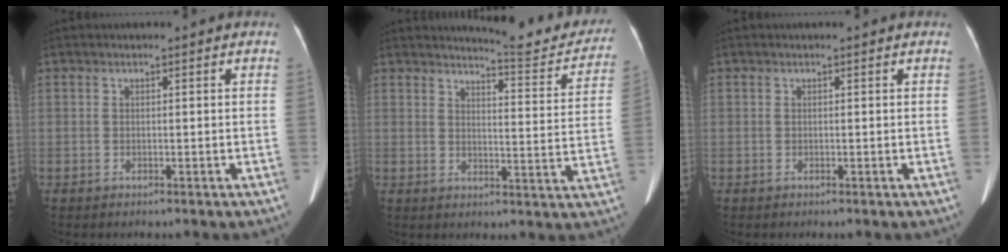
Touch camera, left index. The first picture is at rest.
{"total": 10.9, "force": [10.7, 0.9, 2.0], "torque": [-0.015, -0.040, 0.121]}
{"total": 0.0}